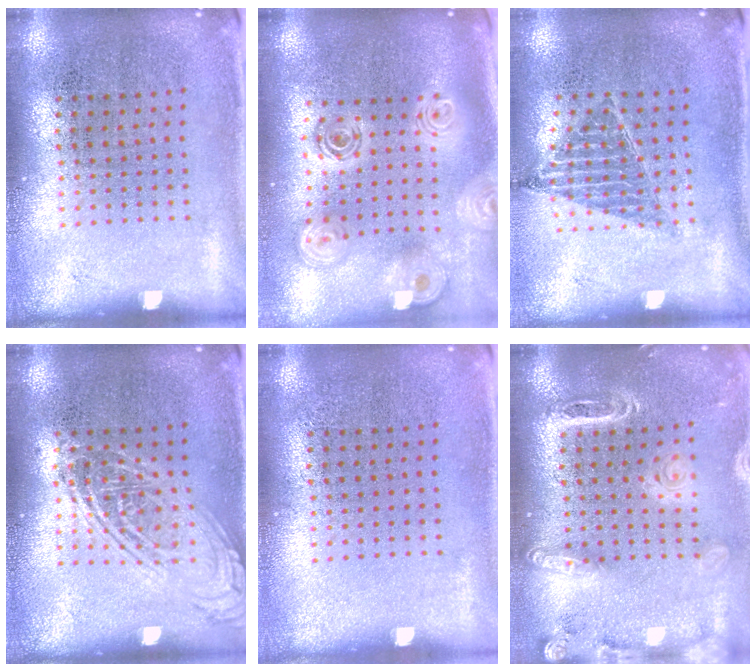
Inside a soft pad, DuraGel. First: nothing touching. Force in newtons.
{"total": 2.5, "press": 1.9, "slide": 1.6}
{"total": 0.8, "press": 0.8, "slide": 0.1}
{"total": 2.4, "press": 2.4, "slide": 0.3}
{"total": 0.0}
{"total": 2.0, "press": 1.8, "slide": 0.8}